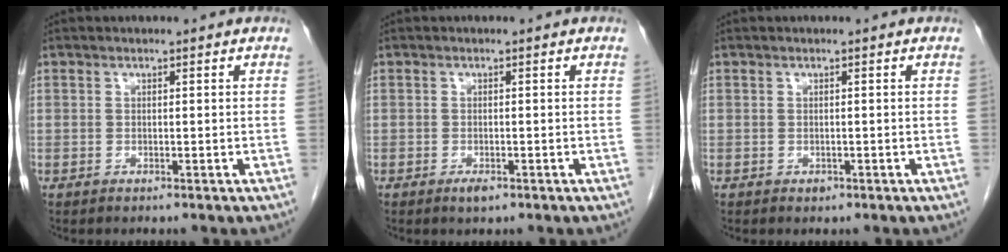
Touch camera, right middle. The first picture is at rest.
{"total": 1.4, "force": [-0.9, 0.5, 1.1], "torque": [-0.018, -0.001, -0.011]}
{"total": 0.6, "force": [-0.3, 0.4, 0.3], "torque": [-0.004, 0.001, -0.003]}